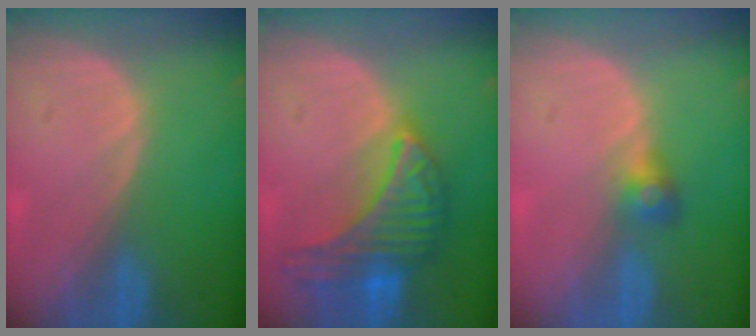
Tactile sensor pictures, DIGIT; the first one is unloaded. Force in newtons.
{"total": 9.5, "press": 9.5, "slide": 0.5}
{"total": 2.7, "press": 2.6, "slide": 0.8}